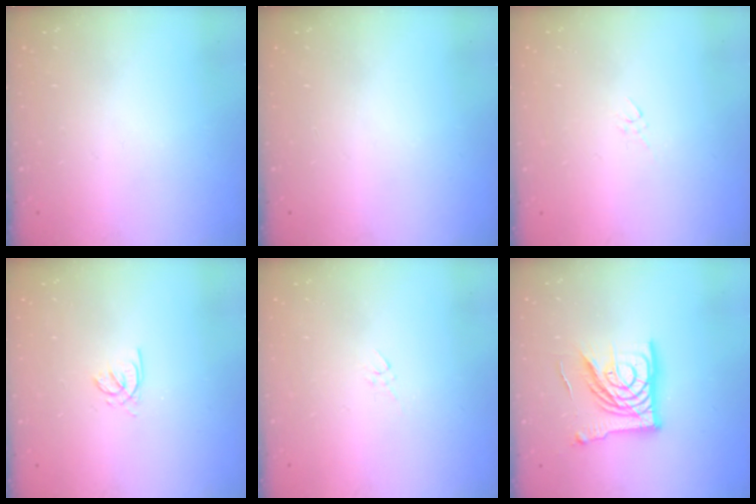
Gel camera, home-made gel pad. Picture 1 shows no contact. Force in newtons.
{"total": 0.0}
{"total": 2.2, "press": 2.1, "slide": 0.4}
{"total": 2.0, "press": 2.0, "slide": 0.4}
{"total": 2.2, "press": 2.1, "slide": 0.4}
{"total": 17.0, "press": 16.9, "slide": 0.9}